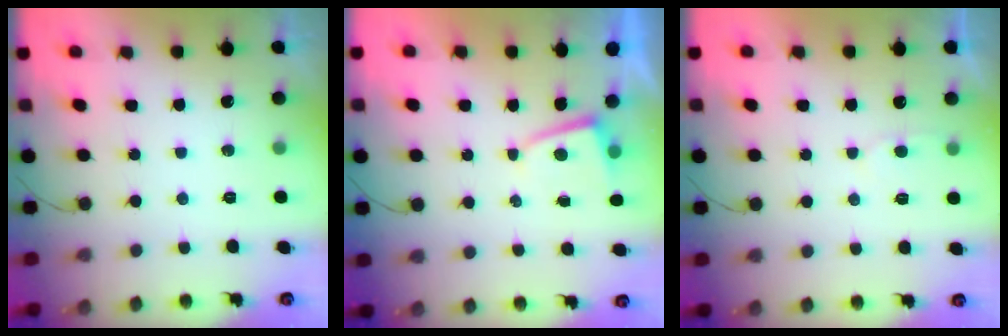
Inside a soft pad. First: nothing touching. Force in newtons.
{"total": 1.2, "press": 1.2, "slide": 0.2}
{"total": 3.3, "press": 3.3, "slide": 0.4}